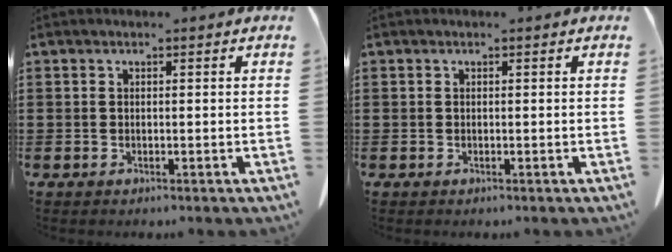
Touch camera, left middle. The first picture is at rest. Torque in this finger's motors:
{"motor_torque": [0.00, 0.00, 0.00, -0.01]}